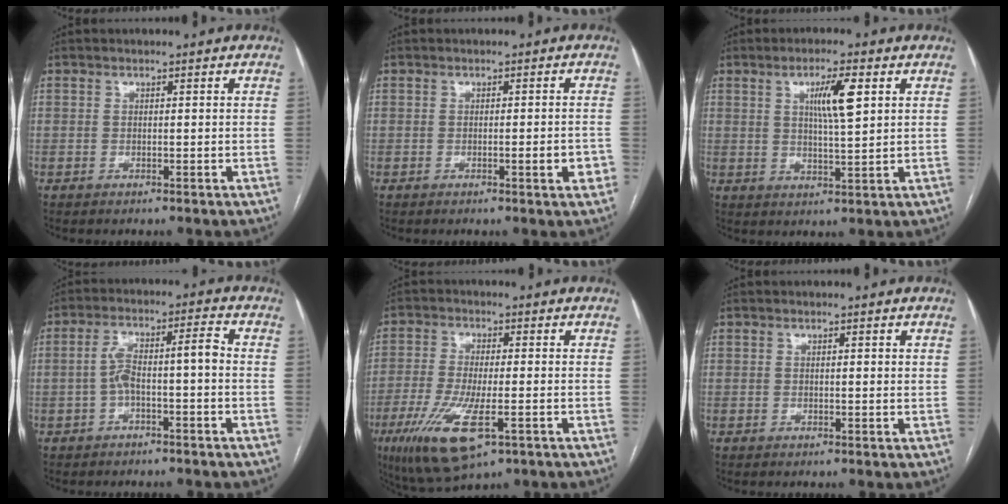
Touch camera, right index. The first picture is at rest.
{"total": 2.9, "force": [-1.1, 0.4, 2.7], "torque": [-0.030, 0.000, -0.014]}
{"total": 6.5, "force": [2.3, 0.6, 6.0], "torque": [-0.106, 0.001, 0.039]}
{"total": 6.4, "force": [-1.2, 1.3, 6.1], "torque": [-0.116, 0.038, -0.019]}
{"total": 11.6, "force": [-4.9, 2.7, 10.1], "torque": [-0.207, -0.032, -0.078]}
{"total": 0.8, "force": [0.4, 0.2, 0.7], "torque": [-0.014, 0.000, 0.004]}